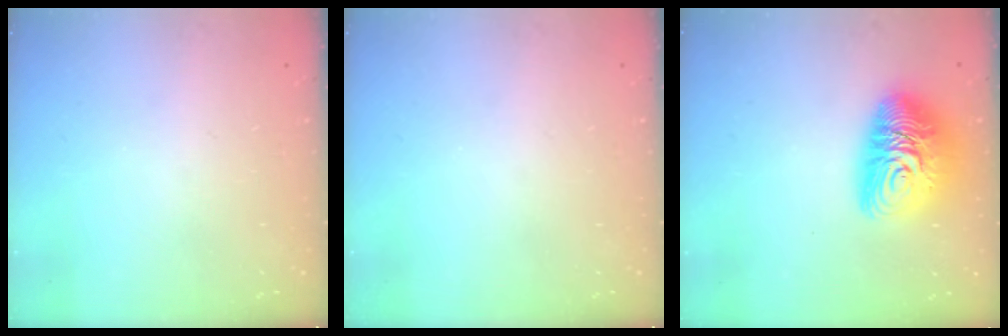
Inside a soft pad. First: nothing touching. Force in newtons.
{"total": 0.0}
{"total": 13.9, "press": 13.9, "slide": 1.1}